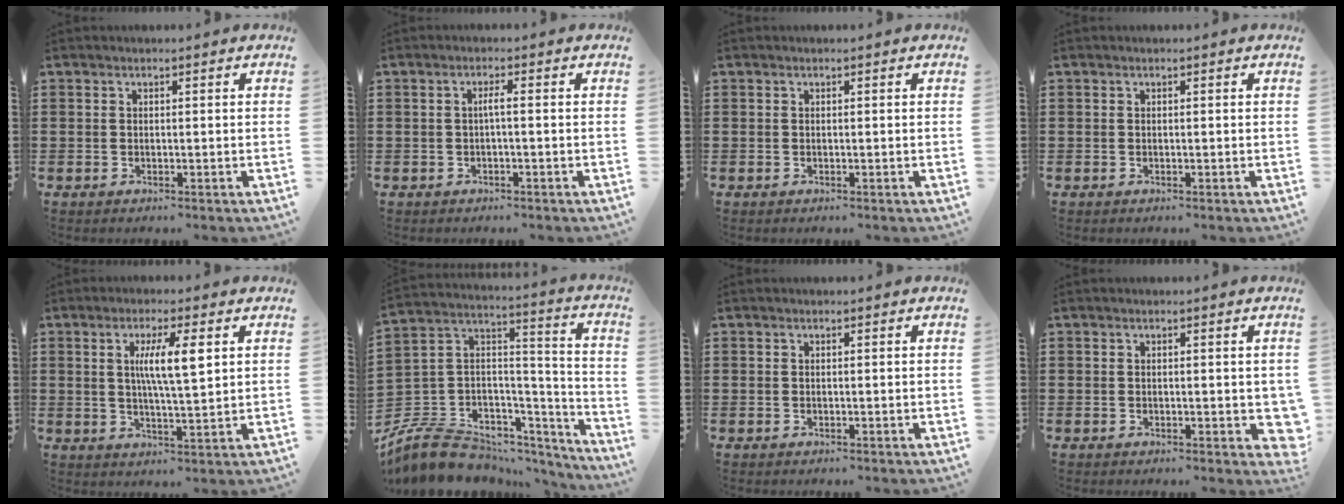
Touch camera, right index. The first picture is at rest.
{"total": 1.6, "force": [-0.3, 0.1, 1.6], "torque": [-0.032, 0.001, -0.008]}
{"total": 0.0}
{"total": 0.0}
{"total": 6.9, "force": [1.9, 1.1, 6.6], "torque": [-0.132, 0.004, 0.027]}
{"total": 8.7, "force": [-6.3, 5.4, 2.6], "torque": [-0.074, 0.001, -0.119]}
{"total": 0.0}
{"total": 1.8, "force": [0.1, 1.1, 1.5], "torque": [-0.020, 0.003, -0.001]}